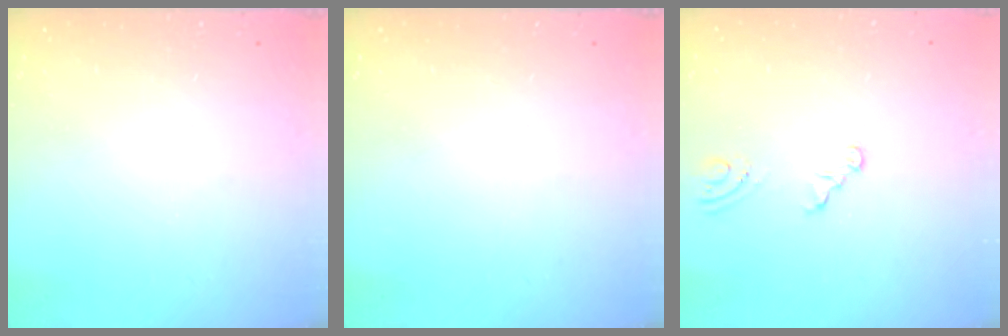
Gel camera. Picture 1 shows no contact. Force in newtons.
{"total": 0.0}
{"total": 4.8, "press": 2.2, "slide": 4.3}